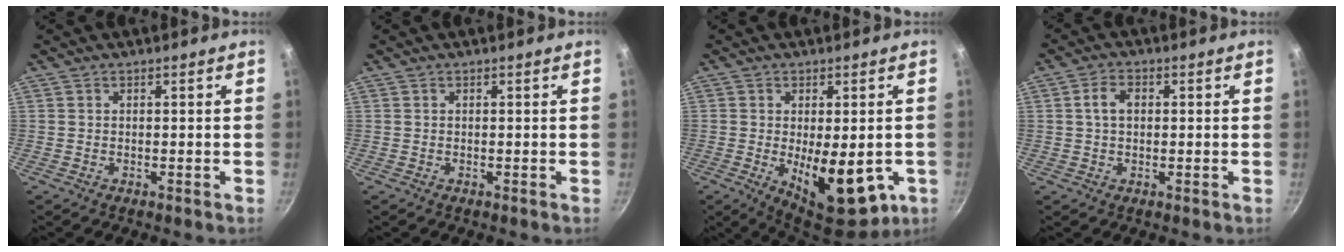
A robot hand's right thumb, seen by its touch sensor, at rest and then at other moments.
{"total": 0.0}
{"total": 14.7, "force": [-3.4, 6.7, 12.7], "torque": [-0.153, -0.017, -0.029]}
{"total": 3.7, "force": [0.5, 2.5, 2.7], "torque": [-0.041, 0.010, 0.004]}